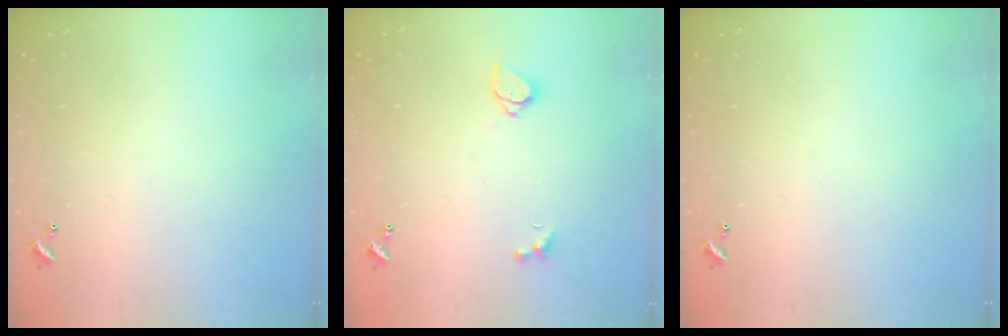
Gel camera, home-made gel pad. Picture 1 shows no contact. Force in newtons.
{"total": 1.7, "press": 1.7, "slide": 0.4}
{"total": 0.0}